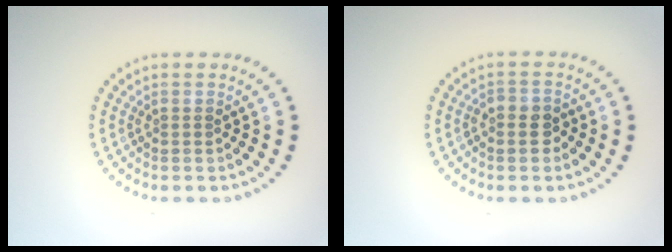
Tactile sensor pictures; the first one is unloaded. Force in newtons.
{"total": 2.0, "press": 1.9, "slide": 0.5}